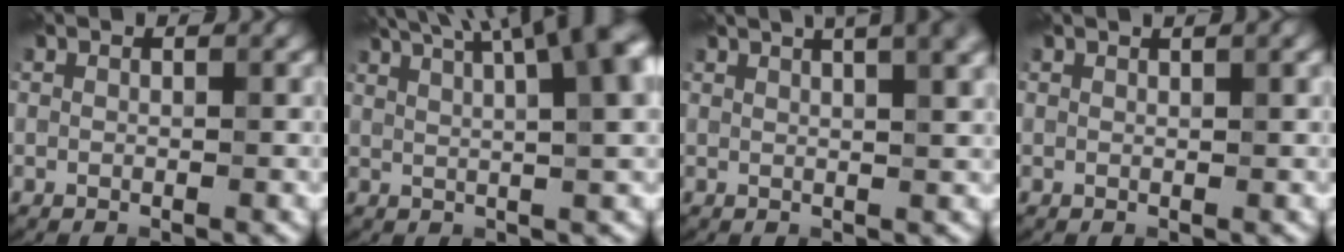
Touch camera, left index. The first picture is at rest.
{"total": 18.2, "force": [9.3, 7.3, 13.9], "torque": [-0.146, 0.085, 0.099]}
{"total": 9.4, "force": [5.3, 3.9, 6.7], "torque": [-0.044, 0.058, 0.037]}
{"total": 1.2, "force": [0.7, 0.1, 1.0], "torque": [-0.011, 0.002, 0.011]}